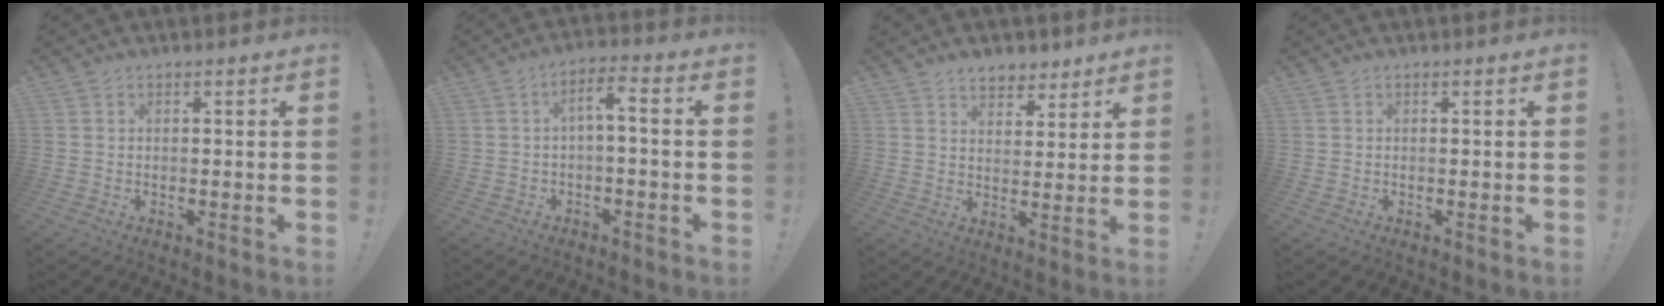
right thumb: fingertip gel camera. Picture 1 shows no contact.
{"total": 5.3, "force": [-1.4, 1.7, 4.8], "torque": [-0.079, 0.010, -0.028]}
{"total": 6.4, "force": [5.0, 3.7, 1.5], "torque": [-0.004, -0.038, 0.090]}
{"total": 0.0}